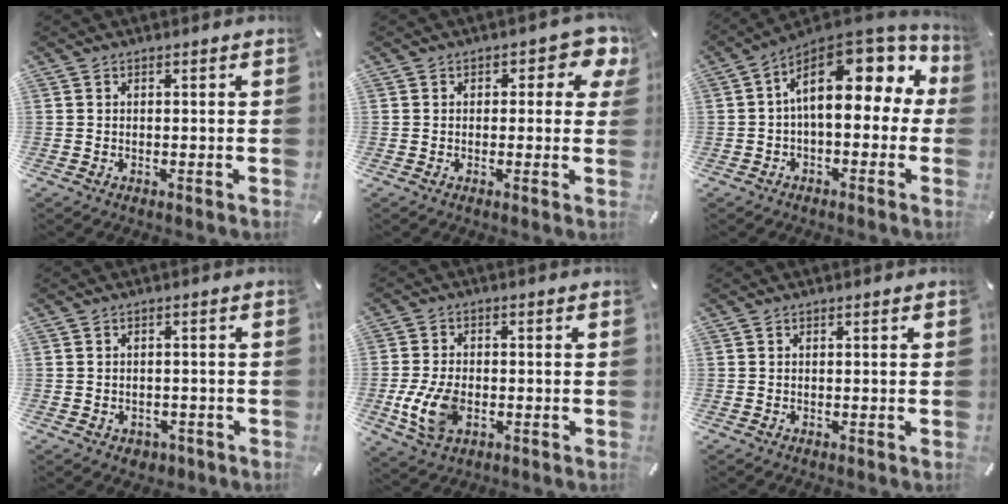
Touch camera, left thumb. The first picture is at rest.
{"total": 5.0, "force": [1.7, 3.0, 3.6], "torque": [-0.035, -0.004, 0.023]}
{"total": 17.1, "force": [5.2, 9.1, 13.6], "torque": [-0.219, -0.035, 0.089]}
{"total": 2.3, "force": [-0.9, 2.0, 0.8], "torque": [-0.013, 0.005, -0.019]}
{"total": 9.5, "force": [-2.3, 6.2, 6.8], "torque": [-0.152, 0.003, -0.039]}
{"total": 0.0}